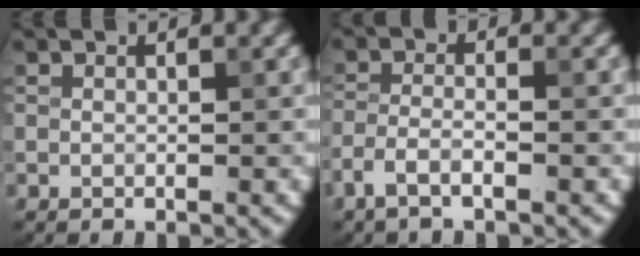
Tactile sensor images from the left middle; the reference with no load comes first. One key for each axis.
{"total": 2.3, "fx": -1.6, "fy": 0.5, "fz": 1.6, "tx": -0.034, "ty": 0.003, "tz": -0.040}